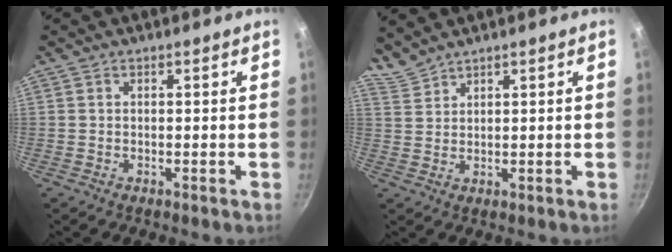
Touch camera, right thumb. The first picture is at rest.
{"total": 3.0, "force": [3.0, 0.3, 0.4], "torque": [-0.012, -0.003, 0.069]}